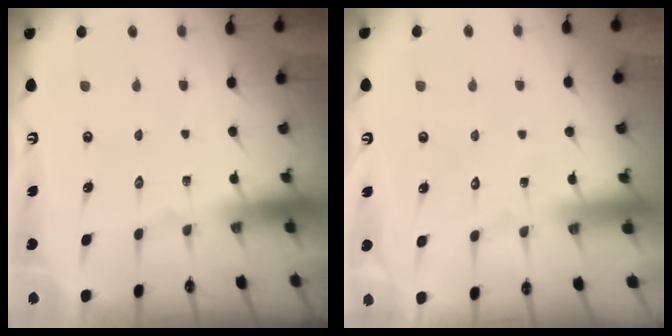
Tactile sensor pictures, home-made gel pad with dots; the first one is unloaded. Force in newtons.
{"total": 4.4, "press": 4.3, "slide": 0.4}